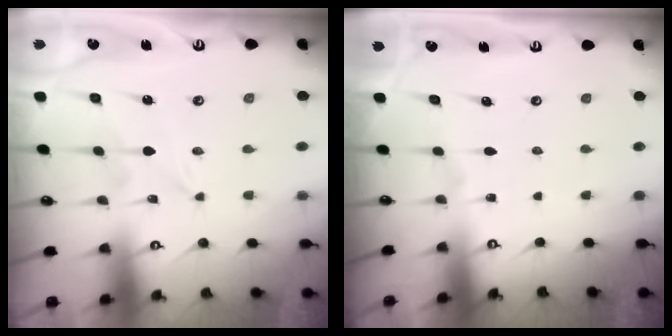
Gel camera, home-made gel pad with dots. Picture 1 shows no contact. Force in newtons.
{"total": 0.0}